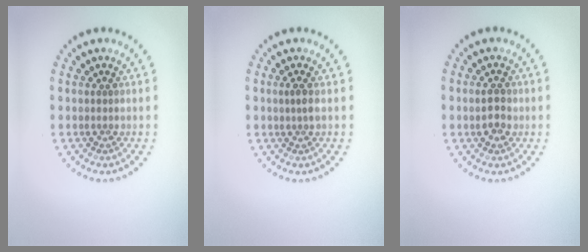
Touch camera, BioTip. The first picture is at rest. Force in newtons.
{"total": 1.0, "press": 0.8, "slide": 0.6}
{"total": 2.0, "press": 2.0, "slide": 0.1}